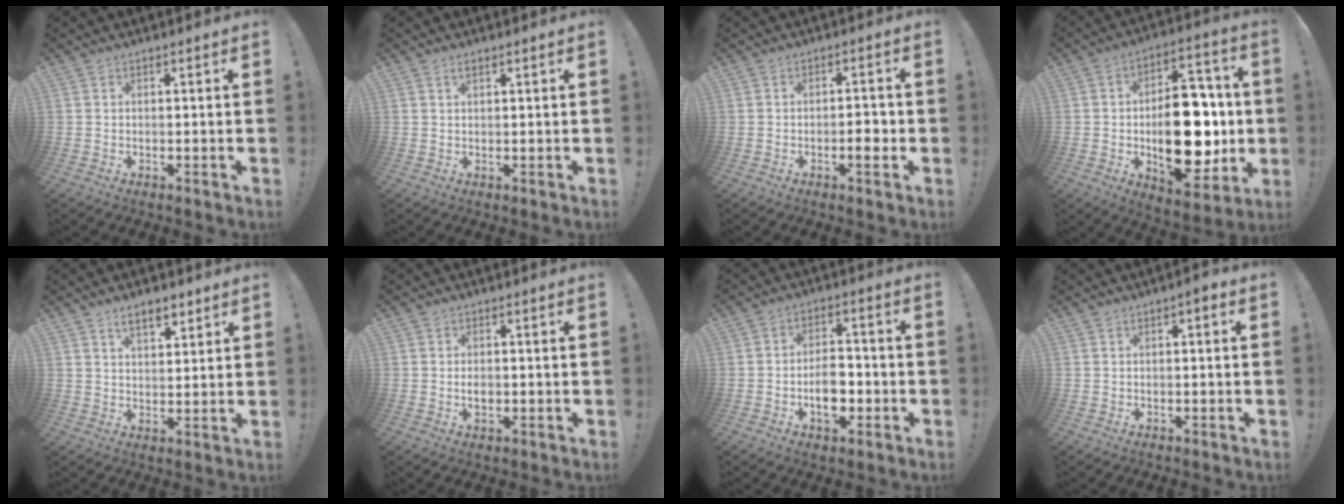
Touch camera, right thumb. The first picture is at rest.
{"total": 1.4, "force": [0.9, 0.6, 0.9], "torque": [-0.015, 0.000, 0.015]}
{"total": 4.4, "force": [-1.5, 1.8, 3.7], "torque": [-0.044, 0.003, -0.028]}
{"total": 25.0, "force": [-2.2, 14.5, 20.3], "torque": [-0.284, 0.008, -0.017]}
{"total": 6.6, "force": [4.4, 3.0, 3.9], "torque": [-0.060, -0.016, 0.079]}
{"total": 2.3, "force": [-0.5, 1.4, 1.7], "torque": [-0.030, -0.002, -0.011]}
{"total": 9.2, "force": [-2.8, 5.8, 6.5], "torque": [-0.103, 0.010, -0.049]}
{"total": 1.8, "force": [-0.3, 0.7, 1.6], "torque": [-0.026, 0.006, -0.008]}